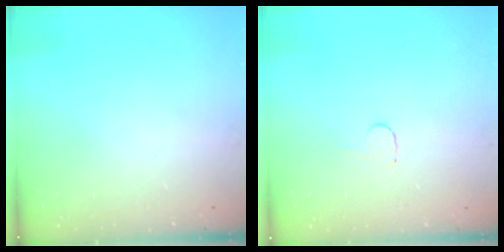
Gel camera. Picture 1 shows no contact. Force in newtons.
{"total": 3.7, "press": 3.7, "slide": 0.3}